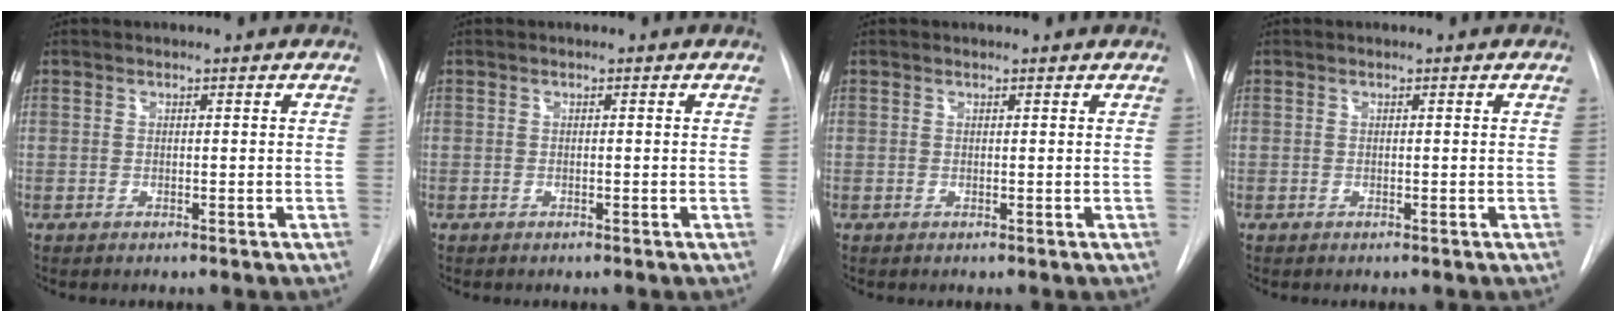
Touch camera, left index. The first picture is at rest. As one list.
[{"total": 0.0}, {"total": 1.2, "force": [1.2, 0.2, 0.2], "torque": [-0.009, 0.012, 0.014]}, {"total": 0.0}]